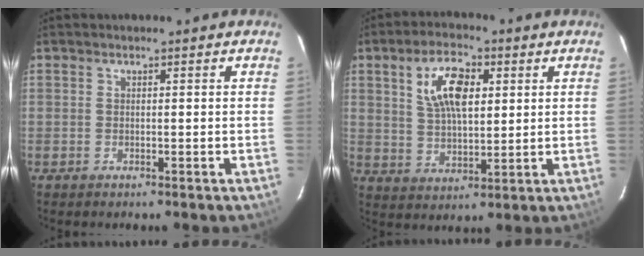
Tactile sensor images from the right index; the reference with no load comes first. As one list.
[{"total": 10.1, "force": [3.4, 4.9, 8.2], "torque": [-0.158, 0.016, 0.066]}]